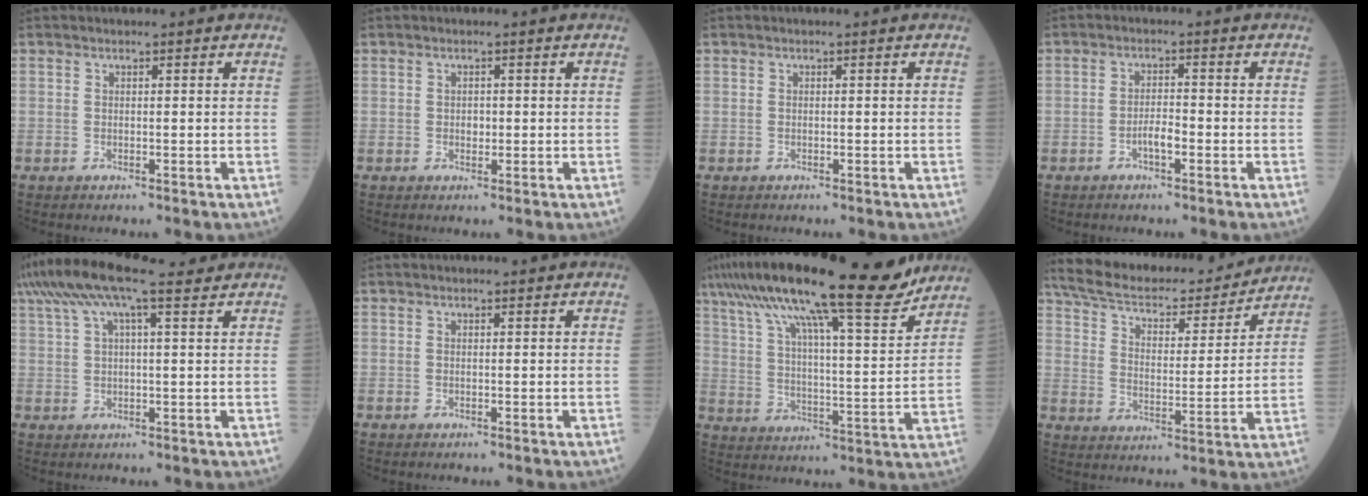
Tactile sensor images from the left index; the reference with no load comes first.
{"total": 0.9, "force": [0.1, 0.7, 0.6], "torque": [-0.011, 0.000, 0.002]}
{"total": 0.0}
{"total": 2.4, "force": [-1.2, 0.6, 2.0], "torque": [-0.035, 0.003, -0.023]}
{"total": 14.5, "force": [11.3, 2.4, 8.8], "torque": [-0.179, 0.054, 0.185]}
{"total": 0.9, "force": [0.8, 0.2, 0.3], "torque": [-0.009, 0.011, 0.011]}
{"total": 24.4, "force": [19.6, 2.3, 14.4], "torque": [-0.253, 0.020, 0.297]}
{"total": 22.1, "force": [19.8, 5.0, 8.3], "torque": [-0.150, 0.016, 0.296]}